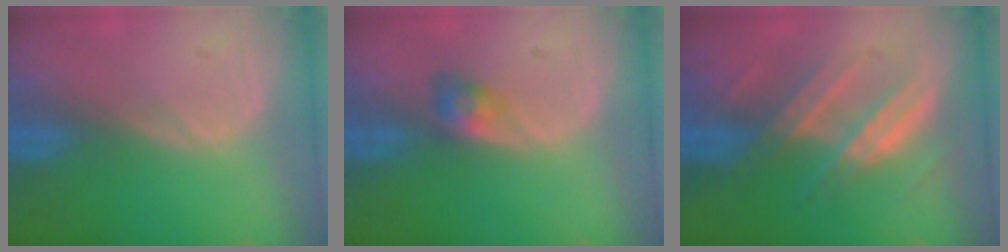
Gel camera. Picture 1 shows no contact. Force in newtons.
{"total": 3.0, "press": 2.5, "slide": 1.5}
{"total": 7.2, "press": 7.1, "slide": 1.4}